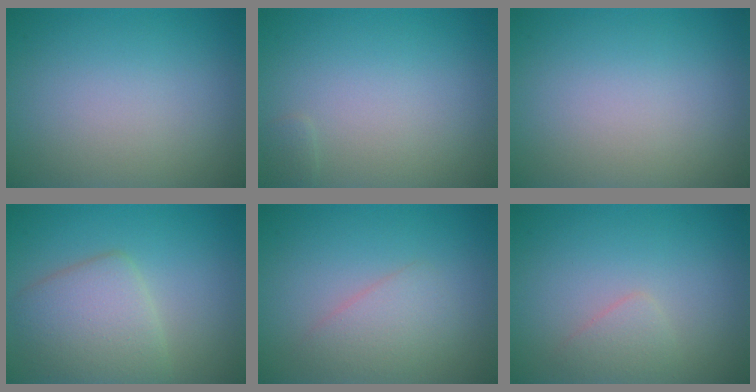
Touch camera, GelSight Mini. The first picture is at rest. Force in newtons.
{"total": 0.5, "press": 0.5, "slide": 0.0}
{"total": 0.0}
{"total": 4.8, "press": 4.8, "slide": 0.3}
{"total": 2.3, "press": 2.3, "slide": 0.1}
{"total": 1.4, "press": 1.4, "slide": 0.0}